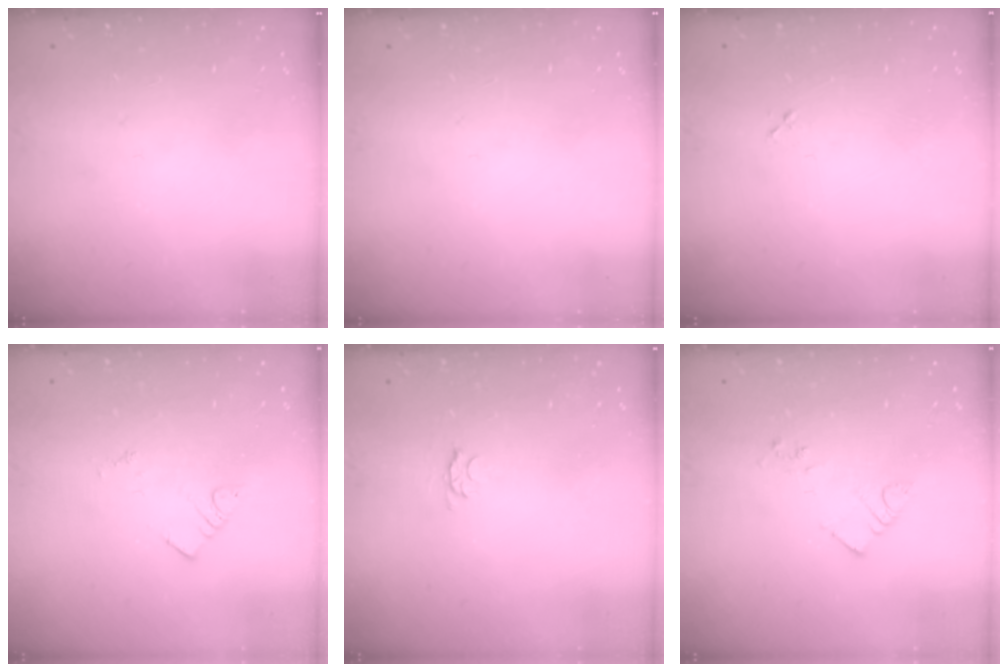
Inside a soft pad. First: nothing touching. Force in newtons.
{"total": 0.0}
{"total": 2.2, "press": 2.2, "slide": 0.1}
{"total": 1.8, "press": 1.8, "slide": 0.3}
{"total": 3.3, "press": 3.3, "slide": 0.5}
{"total": 5.0, "press": 4.9, "slide": 0.7}